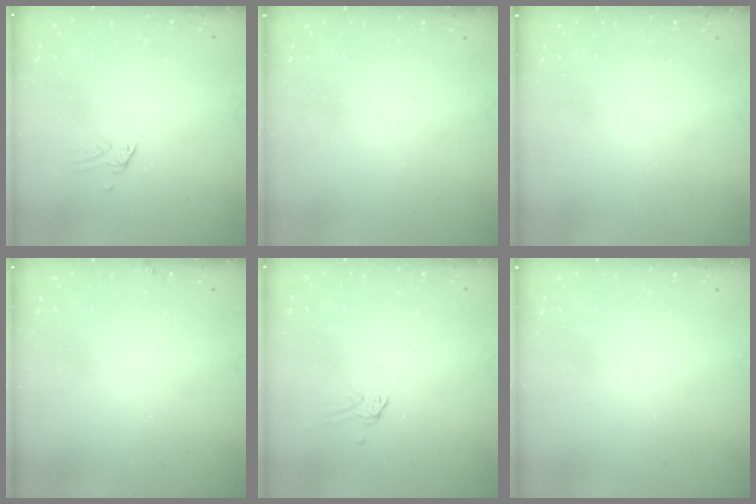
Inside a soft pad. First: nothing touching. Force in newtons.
{"total": 0.0}
{"total": 0.0}
{"total": 3.5, "press": 3.5, "slide": 0.3}
{"total": 0.0}
{"total": 0.0}